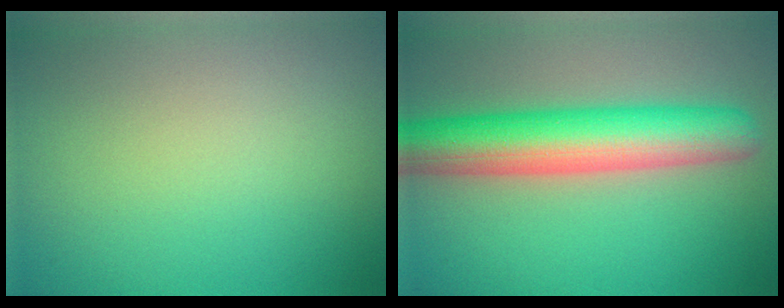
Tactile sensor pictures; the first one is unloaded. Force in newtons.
{"total": 8.6, "press": 8.6, "slide": 0.3}